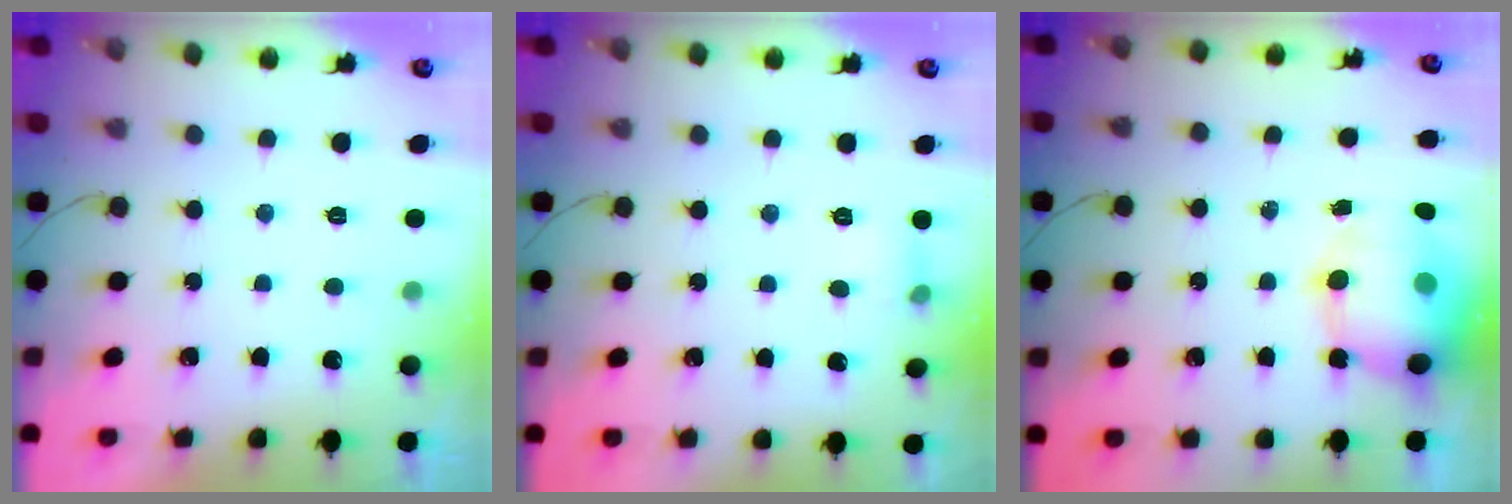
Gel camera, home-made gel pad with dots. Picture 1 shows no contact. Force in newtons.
{"total": 5.7, "press": 5.5, "slide": 1.7}
{"total": 13.4, "press": 12.9, "slide": 3.5}